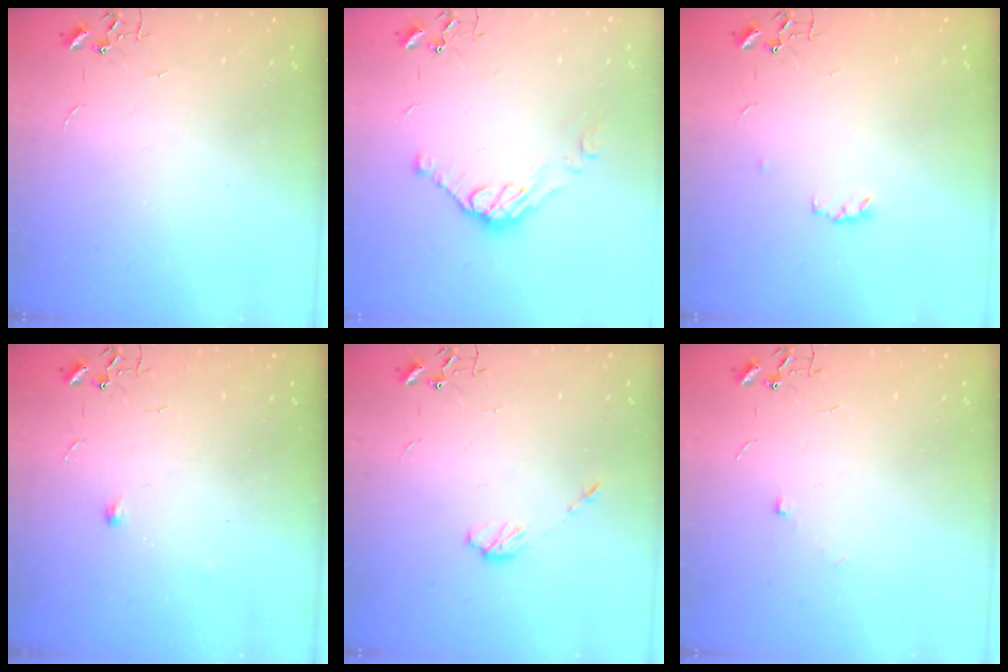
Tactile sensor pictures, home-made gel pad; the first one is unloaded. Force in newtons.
{"total": 9.6, "press": 9.5, "slide": 1.0}
{"total": 3.8, "press": 3.8, "slide": 0.6}
{"total": 5.4, "press": 5.3, "slide": 1.0}
{"total": 4.7, "press": 4.7, "slide": 0.3}
{"total": 4.1, "press": 3.9, "slide": 1.1}